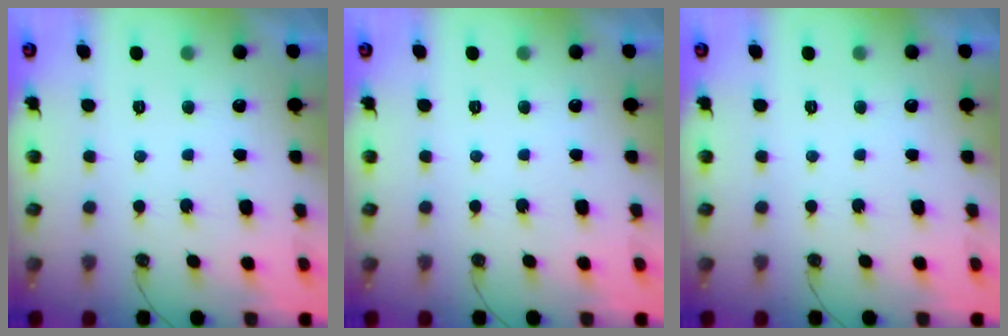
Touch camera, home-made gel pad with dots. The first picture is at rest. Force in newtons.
{"total": 0.0}
{"total": 0.0}